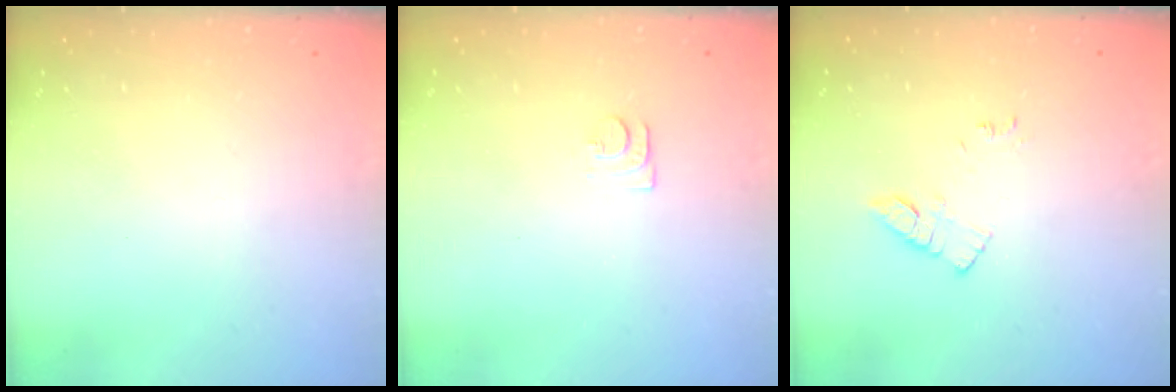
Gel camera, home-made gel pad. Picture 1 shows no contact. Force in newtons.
{"total": 6.2, "press": 6.1, "slide": 0.6}
{"total": 8.3, "press": 8.3, "slide": 0.6}